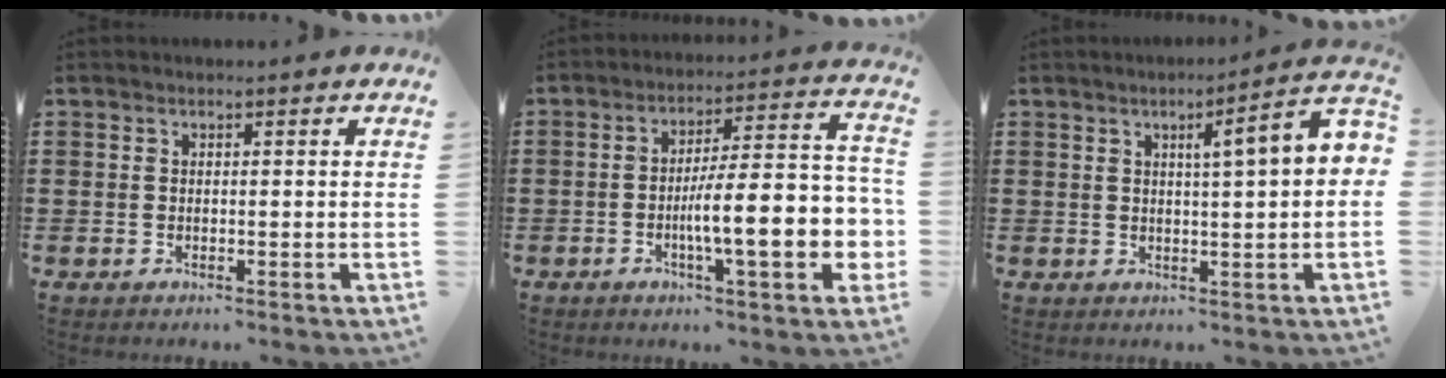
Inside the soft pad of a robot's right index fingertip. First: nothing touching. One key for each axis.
{"total": 13.2, "fx": -3.3, "fy": 2.9, "fz": 12.4, "tx": -0.183, "ty": -0.018, "tz": -0.064}
{"total": 5.2, "fx": 1.2, "fy": 0.1, "fz": 5.1, "tx": -0.080, "ty": -0.010, "tz": 0.011}